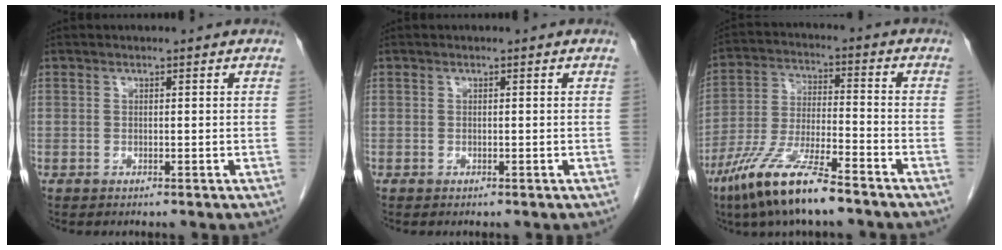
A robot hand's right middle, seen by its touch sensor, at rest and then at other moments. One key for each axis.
{"total": 0.0}
{"total": 13.0, "fx": -9.0, "fy": 1.4, "fz": 9.2, "tx": -0.193, "ty": -0.031, "tz": -0.169}